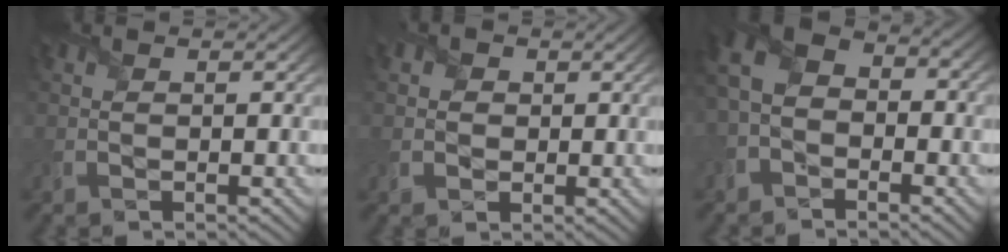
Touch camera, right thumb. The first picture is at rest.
{"total": 2.8, "force": [0.5, 2.7, 0.7], "torque": [-0.033, -0.002, -0.001]}
{"total": 7.1, "force": [-1.6, 5.4, 4.4], "torque": [-0.104, 0.004, -0.035]}